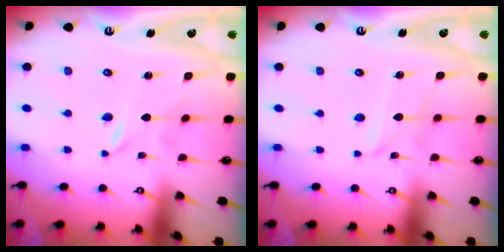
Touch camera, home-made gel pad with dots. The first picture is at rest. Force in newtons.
{"total": 4.0, "press": 4.0, "slide": 0.2}